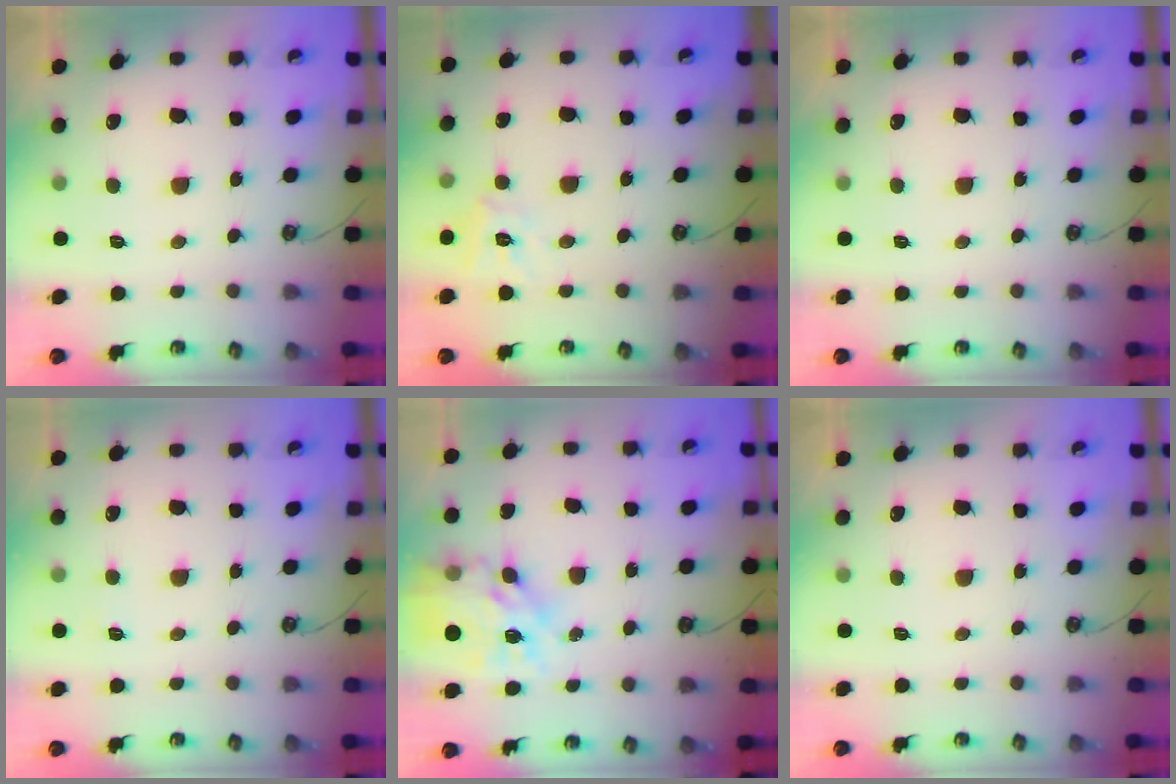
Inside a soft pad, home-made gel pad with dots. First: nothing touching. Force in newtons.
{"total": 9.5, "press": 9.5, "slide": 0.9}
{"total": 0.0}
{"total": 2.8, "press": 2.8, "slide": 0.3}
{"total": 15.1, "press": 15.0, "slide": 1.4}
{"total": 0.0}